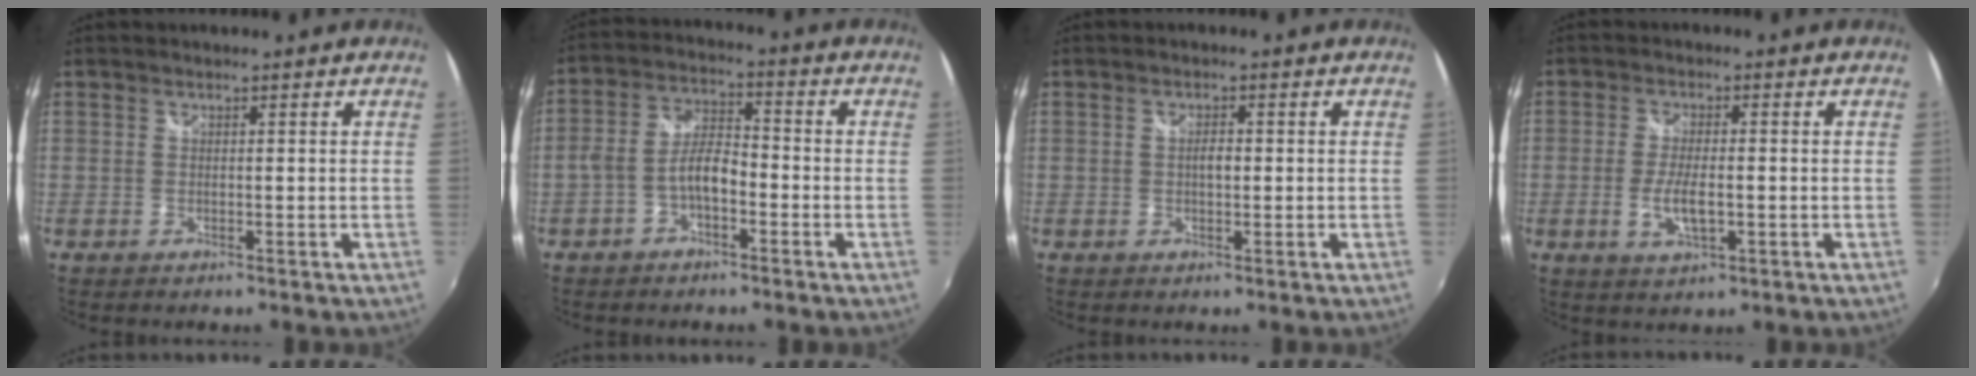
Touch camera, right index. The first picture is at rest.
{"total": 5.4, "force": [-2.5, 2.4, 4.1], "torque": [-0.086, 0.016, -0.045]}
{"total": 1.9, "force": [0.0, 0.9, 1.7], "torque": [-0.028, 0.002, -0.002]}
{"total": 5.4, "force": [-1.3, 1.8, 4.9], "torque": [-0.101, -0.008, -0.022]}